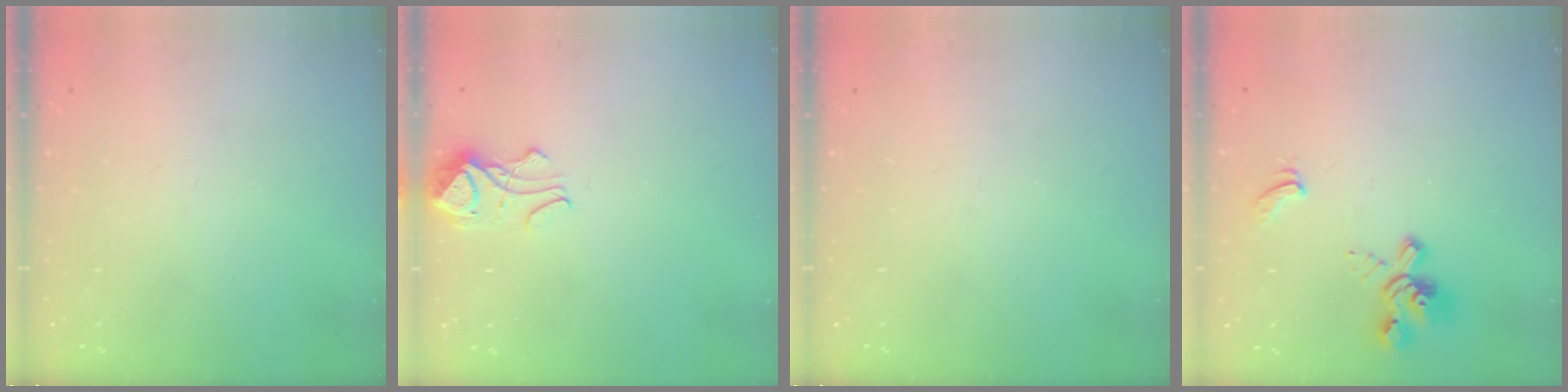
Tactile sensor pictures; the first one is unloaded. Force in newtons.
{"total": 2.9, "press": 2.9, "slide": 0.4}
{"total": 0.0}
{"total": 2.4, "press": 1.9, "slide": 1.5}